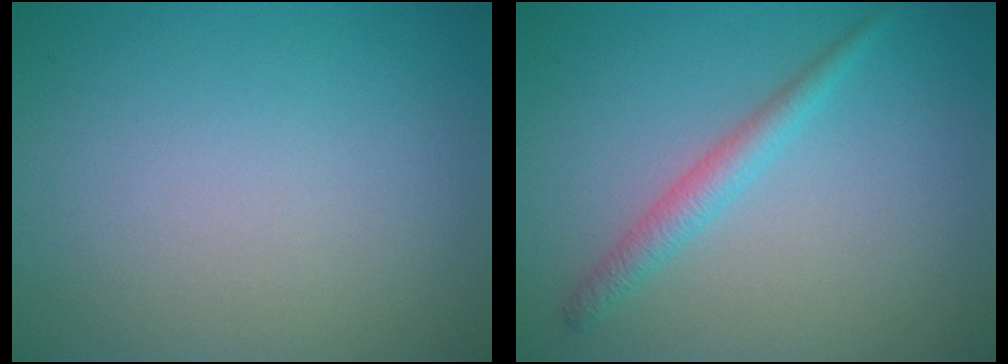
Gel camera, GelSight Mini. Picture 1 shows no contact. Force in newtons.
{"total": 2.2, "press": 2.2, "slide": 0.1}